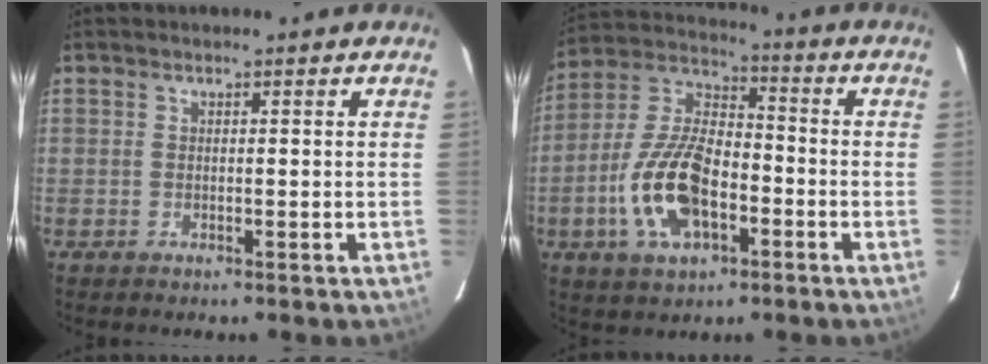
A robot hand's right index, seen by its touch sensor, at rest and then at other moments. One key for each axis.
{"total": 15.6, "fx": -5.2, "fy": 7.9, "fz": 12.4, "tx": -0.262, "ty": 0.008, "tz": -0.095}